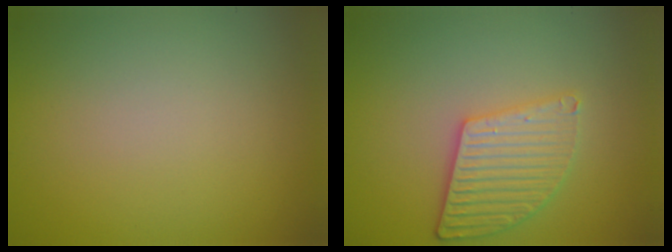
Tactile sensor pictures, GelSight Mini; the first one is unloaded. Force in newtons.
{"total": 3.7, "press": 3.3, "slide": 1.7}